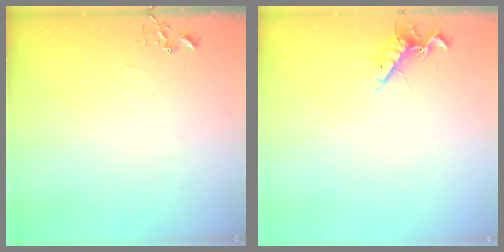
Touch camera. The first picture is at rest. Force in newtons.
{"total": 11.0, "press": 10.9, "slide": 1.9}